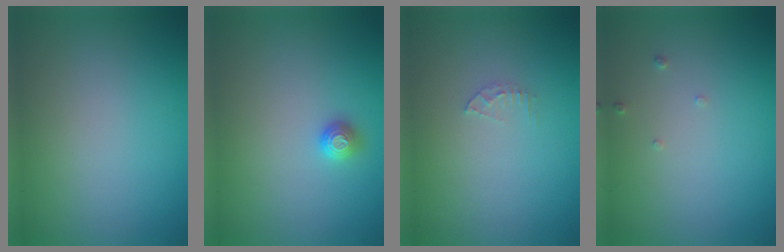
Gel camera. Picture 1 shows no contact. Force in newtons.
{"total": 1.1, "press": 1.1, "slide": 0.4}
{"total": 0.9, "press": 0.9, "slide": 0.1}
{"total": 0.7, "press": 0.7, "slide": 0.2}